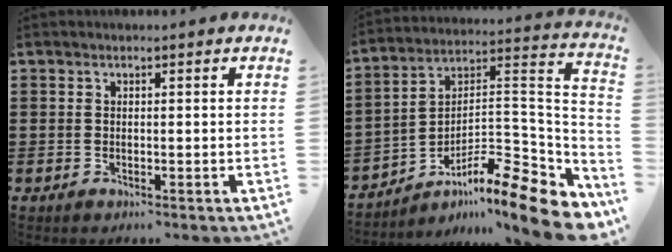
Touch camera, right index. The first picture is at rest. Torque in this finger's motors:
{"motor_torque": [1.17, -0.97, -0.18, -0.12]}